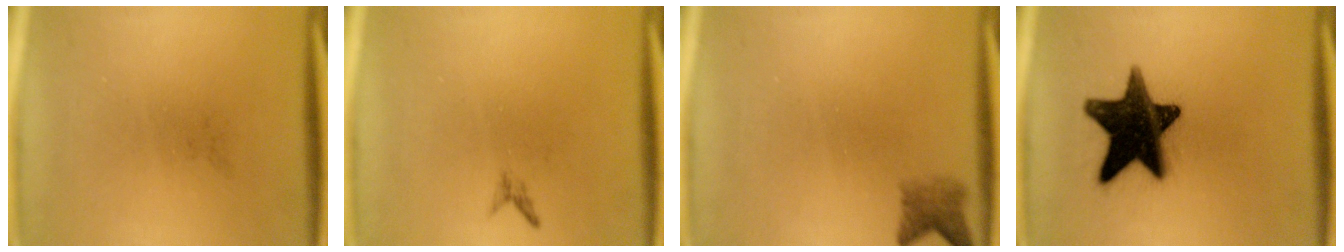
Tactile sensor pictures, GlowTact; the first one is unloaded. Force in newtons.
{"total": 0.7}
{"total": 2.4}
{"total": 17.4}